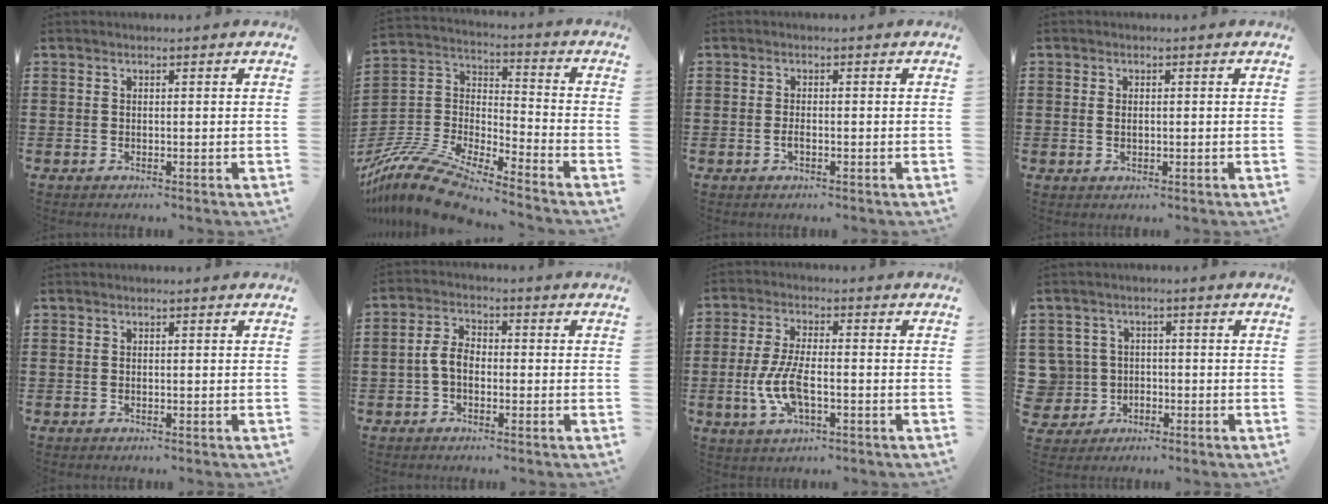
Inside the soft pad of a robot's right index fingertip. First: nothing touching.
{"total": 12.8, "force": [-11.5, 2.3, 5.3], "torque": [-0.130, 0.022, -0.233]}
{"total": 1.1, "force": [-0.5, 0.3, 0.9], "torque": [-0.017, -0.001, -0.008]}
{"total": 1.3, "force": [0.0, 0.6, 1.1], "torque": [-0.024, 0.003, 0.000]}
{"total": 0.0}
{"total": 4.3, "force": [-1.1, 2.5, 3.3], "torque": [-0.082, 0.000, -0.028]}
{"total": 7.8, "force": [-1.9, 3.1, 6.9], "torque": [-0.159, -0.009, -0.039]}
{"total": 5.1, "force": [-0.9, 4.9, 1.0], "torque": [-0.058, 0.007, -0.024]}